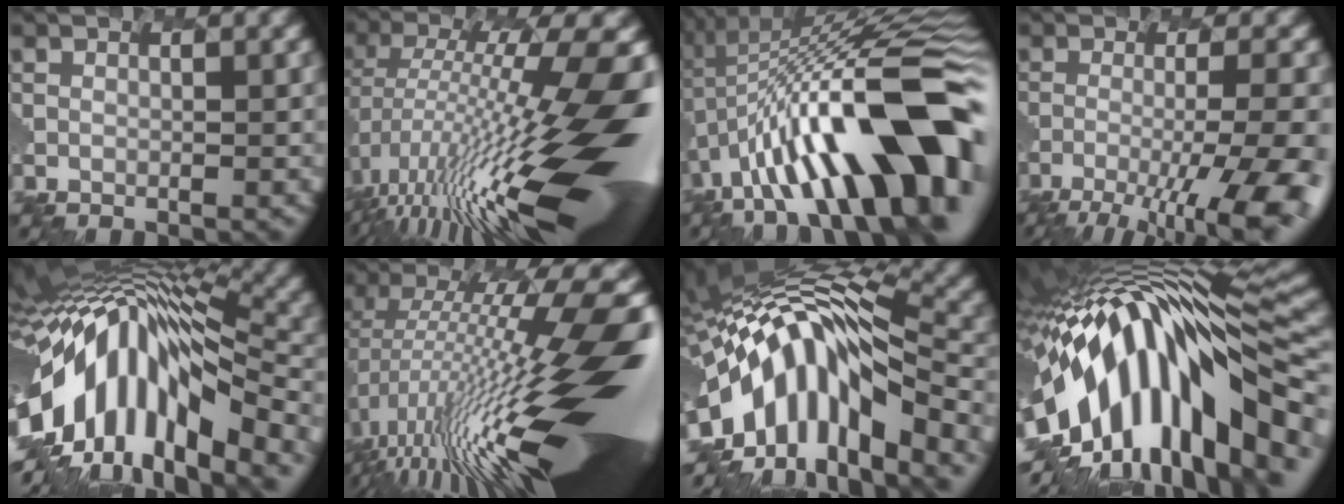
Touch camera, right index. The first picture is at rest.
{"total": 14.6, "force": [-2.7, 3.2, 14.0], "torque": [-0.264, 0.020, -0.052]}
{"total": 15.0, "force": [-2.4, 5.3, 13.8], "torque": [-0.218, 0.047, -0.054]}
{"total": 9.4, "force": [-5.7, 1.7, 7.3], "torque": [-0.127, -0.009, -0.086]}
{"total": 12.8, "force": [-4.0, 5.7, 10.7], "torque": [-0.202, 0.020, -0.086]}
{"total": 16.5, "force": [-1.9, 3.0, 16.1], "torque": [-0.286, 0.024, -0.049]}
{"total": 9.6, "force": [-5.1, 3.7, 7.2], "torque": [-0.133, 0.006, -0.087]}
{"total": 13.2, "force": [-4.8, 6.8, 10.3], "torque": [-0.178, 0.026, -0.095]}